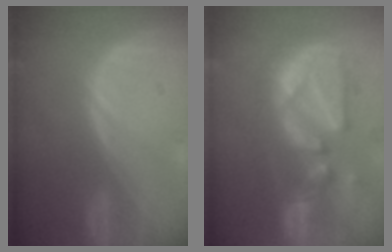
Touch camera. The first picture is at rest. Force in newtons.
{"total": 11.8, "press": 11.0, "slide": 4.5}